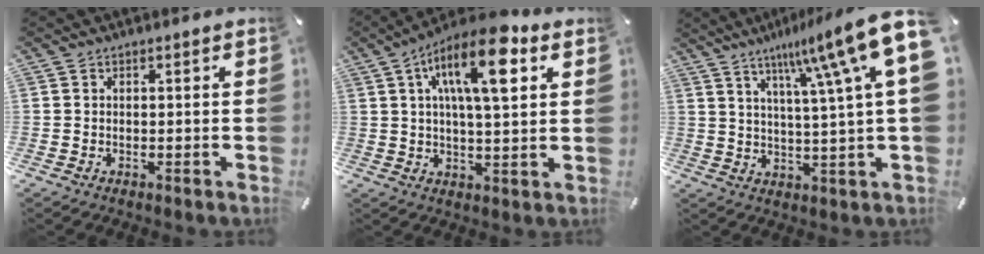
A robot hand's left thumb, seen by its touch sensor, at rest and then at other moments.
{"total": 14.8, "force": [6.0, 5.0, 12.6], "torque": [-0.211, -0.012, 0.096]}
{"total": 16.6, "force": [8.2, 1.9, 14.4], "torque": [-0.233, -0.039, 0.121]}